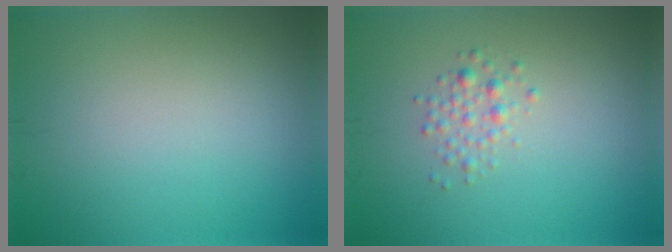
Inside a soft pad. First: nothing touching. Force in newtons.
{"total": 1.5, "press": 1.5, "slide": 0.0}